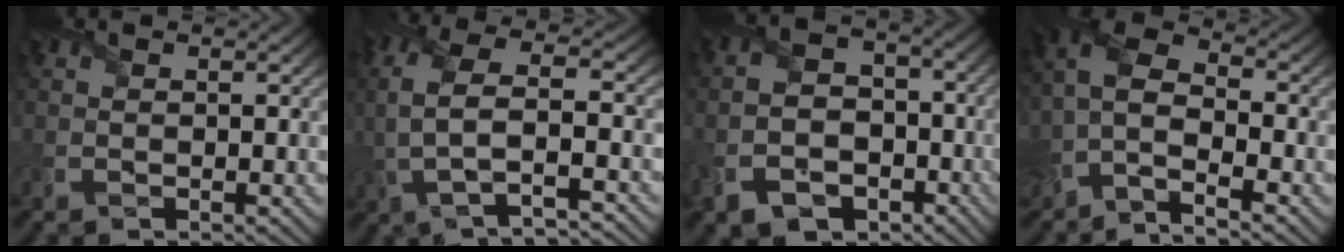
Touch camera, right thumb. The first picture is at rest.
{"total": 6.5, "force": [-1.6, 2.0, 6.0], "torque": [-0.144, 0.011, -0.038]}
{"total": 9.1, "force": [-4.9, 6.1, 4.5], "torque": [-0.098, -0.026, -0.095]}
{"total": 7.0, "force": [-3.4, 2.7, 5.5], "torque": [-0.122, 0.005, -0.088]}